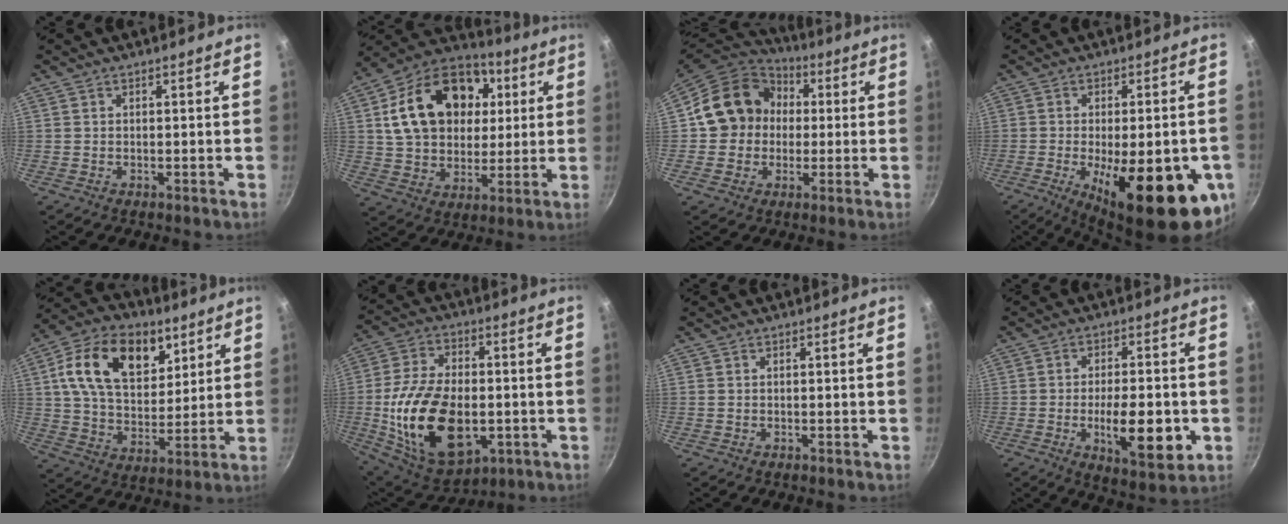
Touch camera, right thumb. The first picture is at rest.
{"total": 22.7, "force": [5.6, 16.5, 14.6], "torque": [-0.226, 0.015, 0.090]}
{"total": 15.6, "force": [1.5, 13.7, 7.3], "torque": [-0.094, 0.035, 0.012]}
{"total": 22.7, "force": [-7.1, 7.8, 20.1], "torque": [-0.252, -0.004, -0.089]}
{"total": 19.8, "force": [8.0, 12.5, 13.1], "torque": [-0.193, -0.019, 0.129]}
{"total": 22.2, "force": [-3.4, 13.4, 17.4], "torque": [-0.313, 0.012, -0.043]}
{"total": 0.0}
{"total": 13.4, "force": [-3.0, 5.2, 11.9], "torque": [-0.161, -0.003, -0.039]}